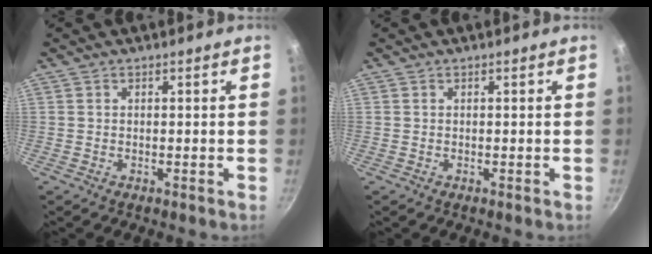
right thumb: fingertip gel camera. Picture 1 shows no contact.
{"total": 0.0}